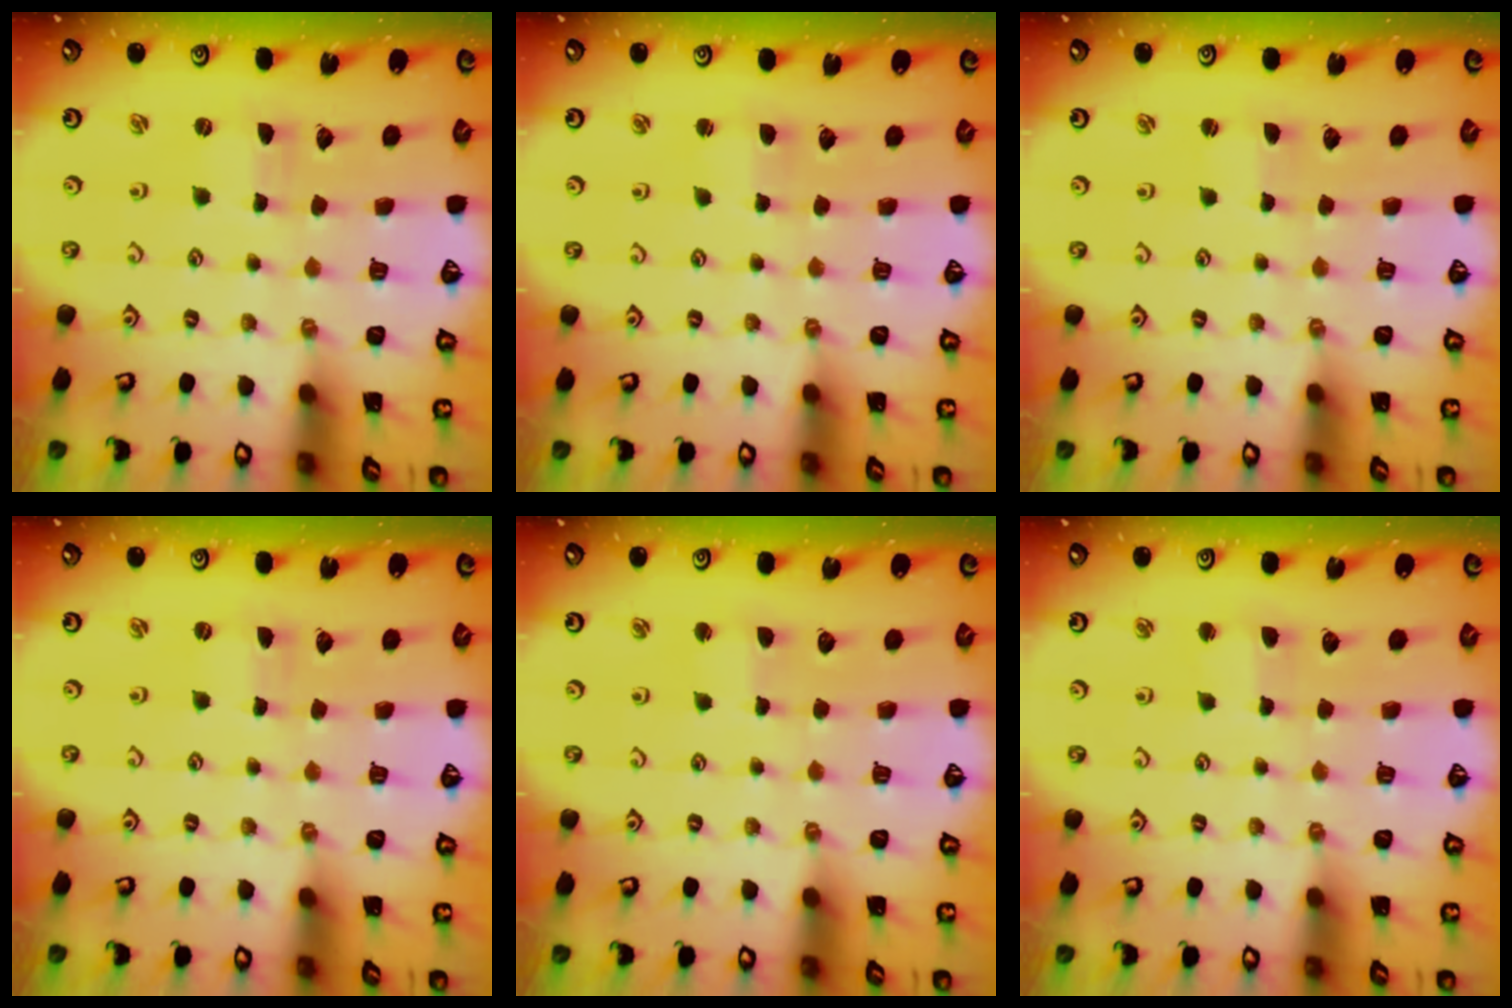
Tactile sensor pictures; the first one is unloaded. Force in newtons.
{"total": 2.7, "press": 2.6, "slide": 0.4}
{"total": 0.9, "press": 0.9, "slide": 0.1}
{"total": 0.0}
{"total": 1.8, "press": 1.8, "slide": 0.4}
{"total": 2.7, "press": 2.7, "slide": 0.3}